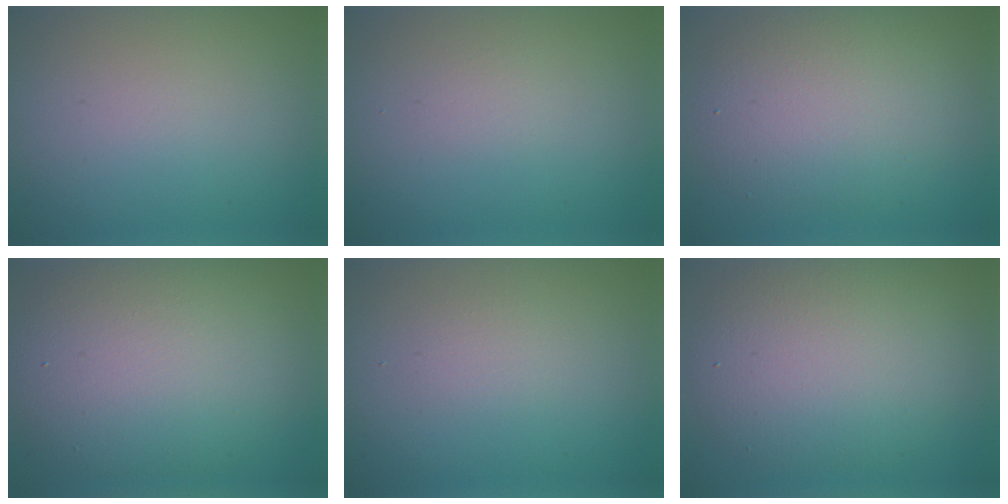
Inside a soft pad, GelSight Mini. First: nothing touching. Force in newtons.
{"total": 0.0}
{"total": 5.3, "press": 5.3, "slide": 0.1}
{"total": 9.5, "press": 9.5, "slide": 0.4}
{"total": 1.1, "press": 1.1, "slide": 0.2}
{"total": 7.1, "press": 7.1, "slide": 0.5}